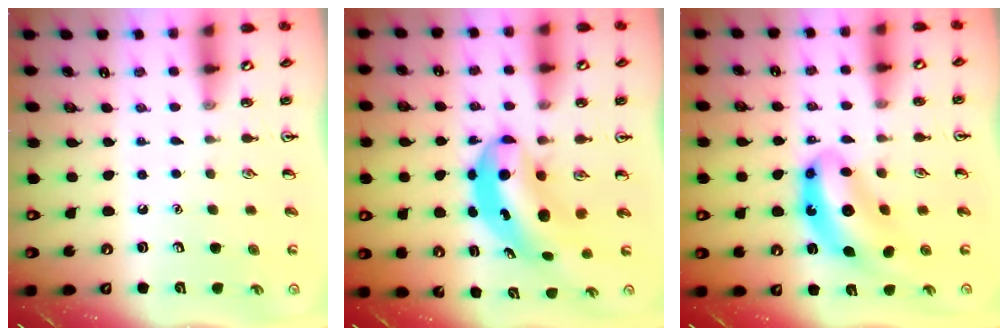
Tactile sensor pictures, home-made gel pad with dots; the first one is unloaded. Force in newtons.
{"total": 7.0, "press": 6.7, "slide": 1.8}
{"total": 10.5, "press": 9.9, "slide": 3.5}